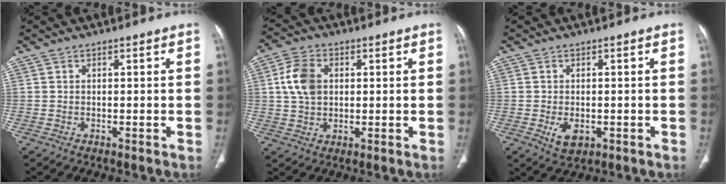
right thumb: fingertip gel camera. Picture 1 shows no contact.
{"total": 7.6, "force": [1.4, 5.4, 5.1], "torque": [-0.093, 0.005, 0.026]}
{"total": 4.1, "force": [-1.1, 2.5, 3.0], "torque": [-0.049, -0.005, -0.009]}